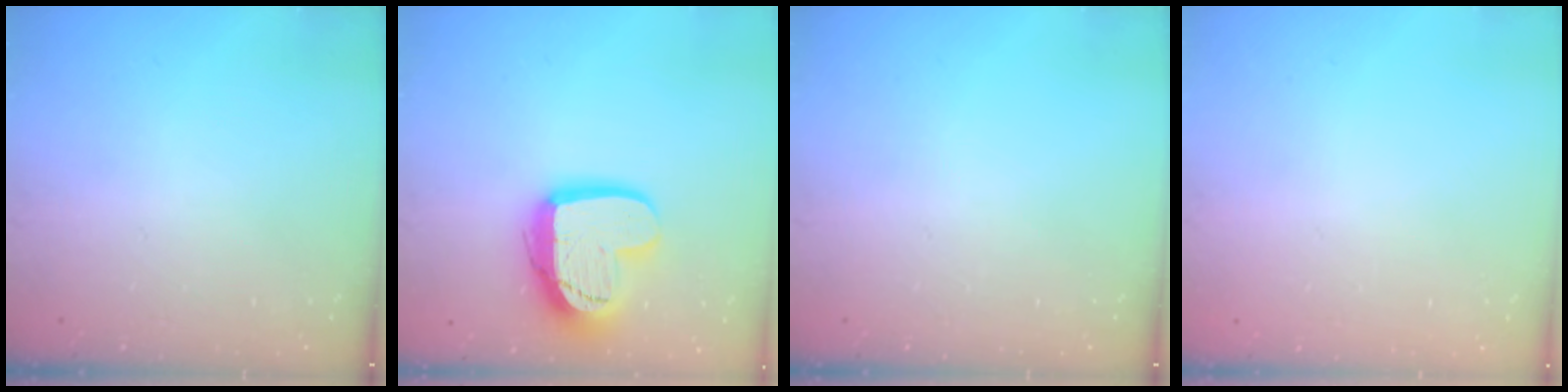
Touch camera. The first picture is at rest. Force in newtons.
{"total": 19.0, "press": 18.9, "slide": 1.6}
{"total": 0.0}
{"total": 0.0}